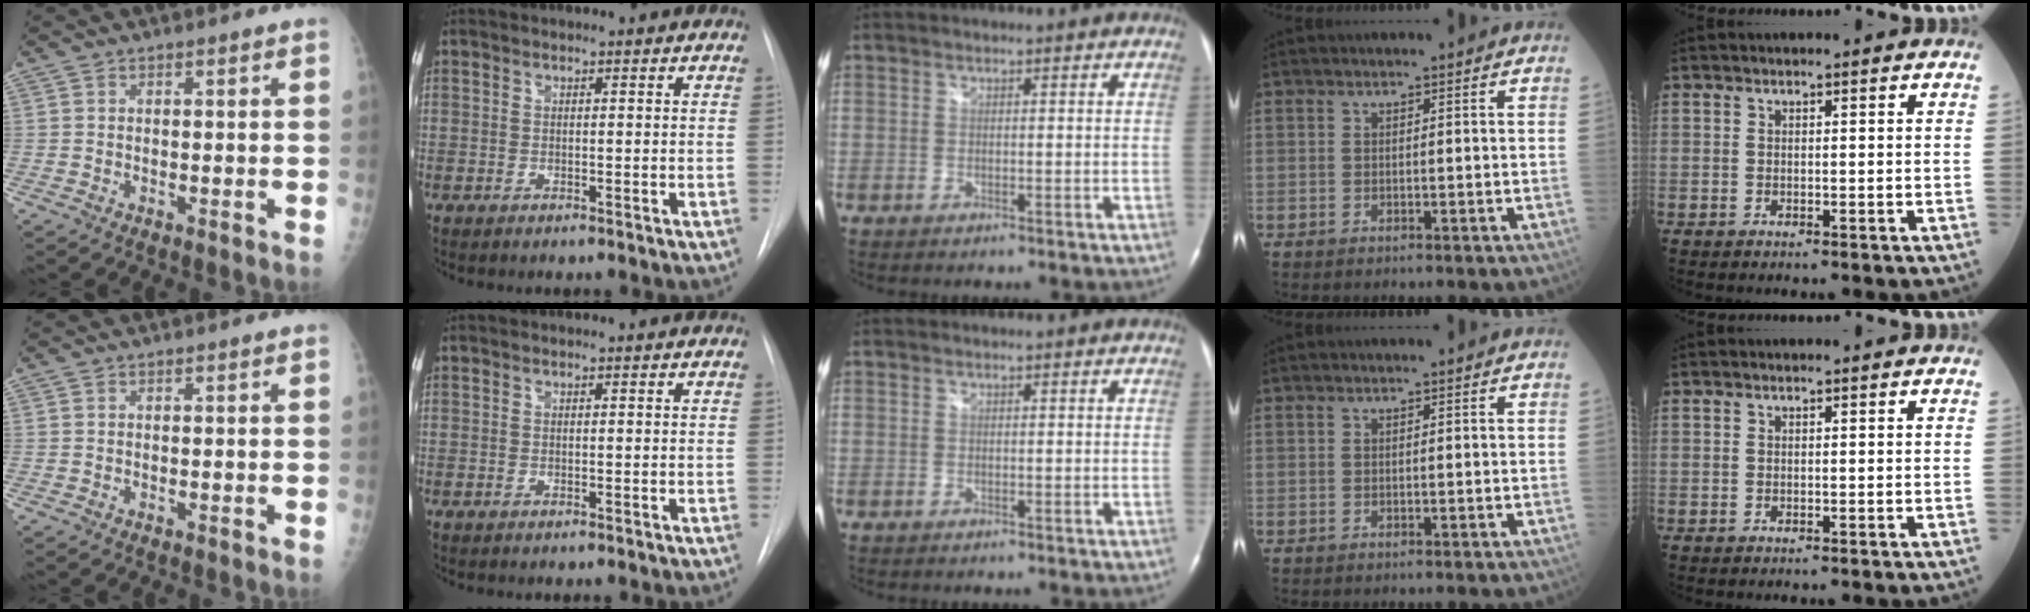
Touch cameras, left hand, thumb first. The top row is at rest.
{}